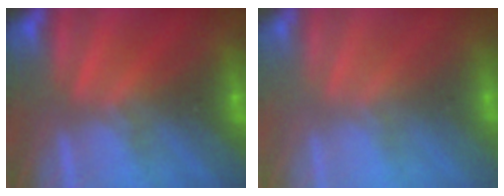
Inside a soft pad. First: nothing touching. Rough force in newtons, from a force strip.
{"total": 3.1}